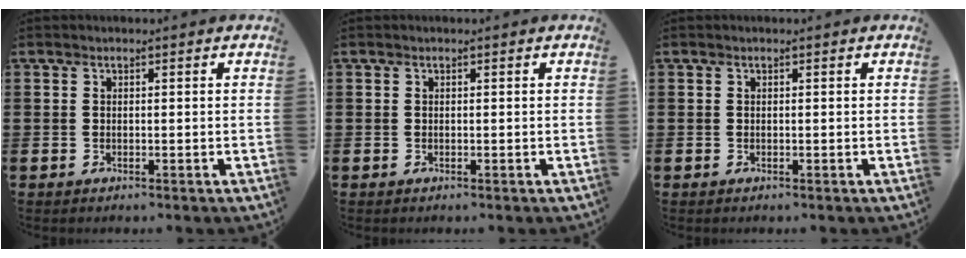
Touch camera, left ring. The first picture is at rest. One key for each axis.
{"total": 0.0}
{"total": 0.0}